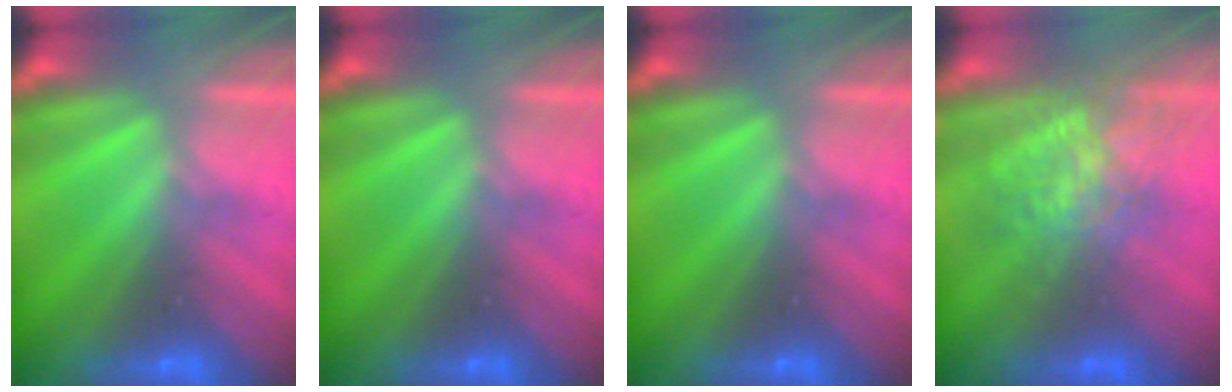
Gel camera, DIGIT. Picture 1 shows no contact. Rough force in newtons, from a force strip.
{"total": 0.0}
{"total": 0.0}
{"total": 7.5}